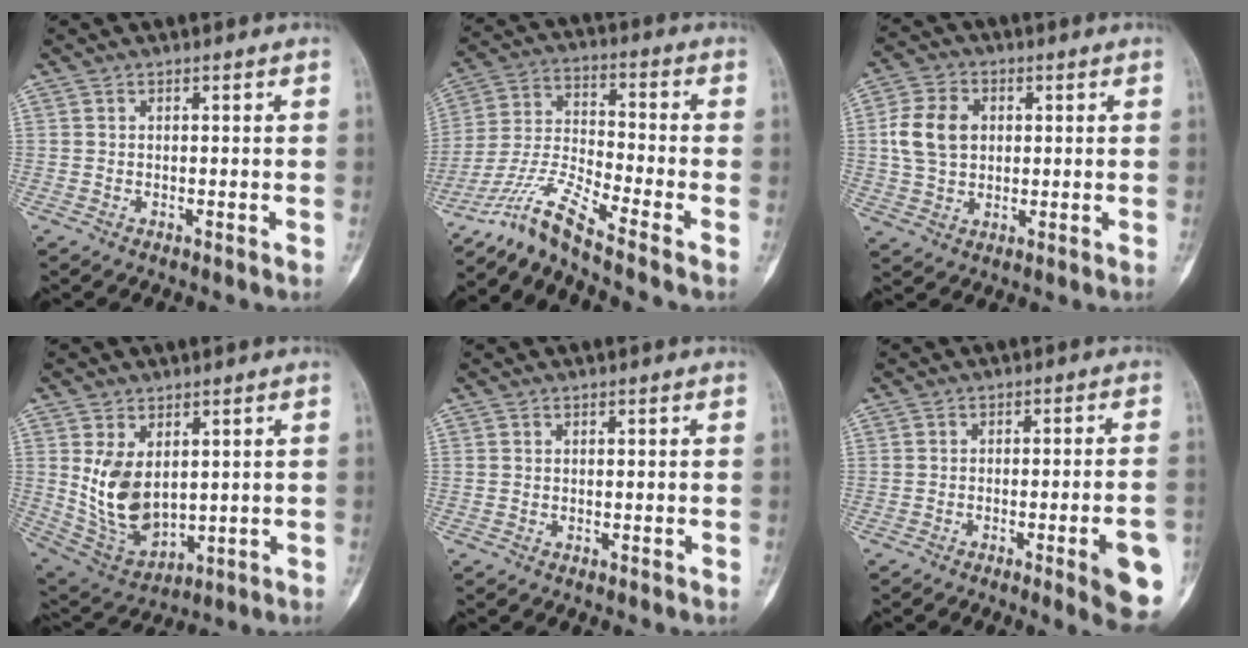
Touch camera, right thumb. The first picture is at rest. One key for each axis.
{"total": 9.7, "fx": -8.1, "fy": -1.1, "fz": 5.2, "tx": -0.131, "ty": 0.040, "tz": -0.164}
{"total": 9.3, "fx": 1.4, "fy": 7.0, "fz": 5.9, "tx": -0.103, "ty": 0.007, "tz": 0.025}
{"total": 11.5, "fx": 2.0, "fy": 7.2, "fz": 8.6, "tx": -0.143, "ty": -0.019, "tz": 0.063}
{"total": 0.0}
{"total": 10.5, "fx": -3.8, "fy": 1.5, "fz": 9.7, "tx": -0.115, "ty": 0.008, "tz": -0.044}